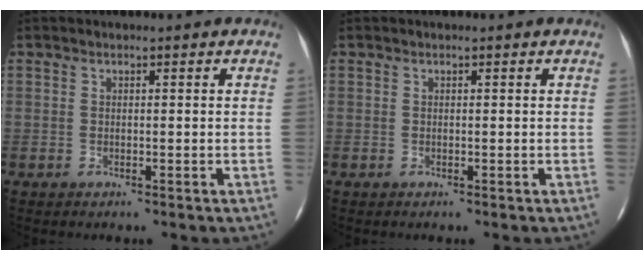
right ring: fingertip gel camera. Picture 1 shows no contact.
{"total": 0.0}